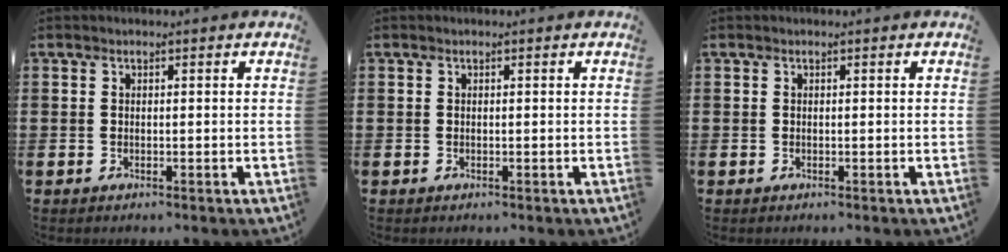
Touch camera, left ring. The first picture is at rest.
{"total": 0.0}
{"total": 0.0}